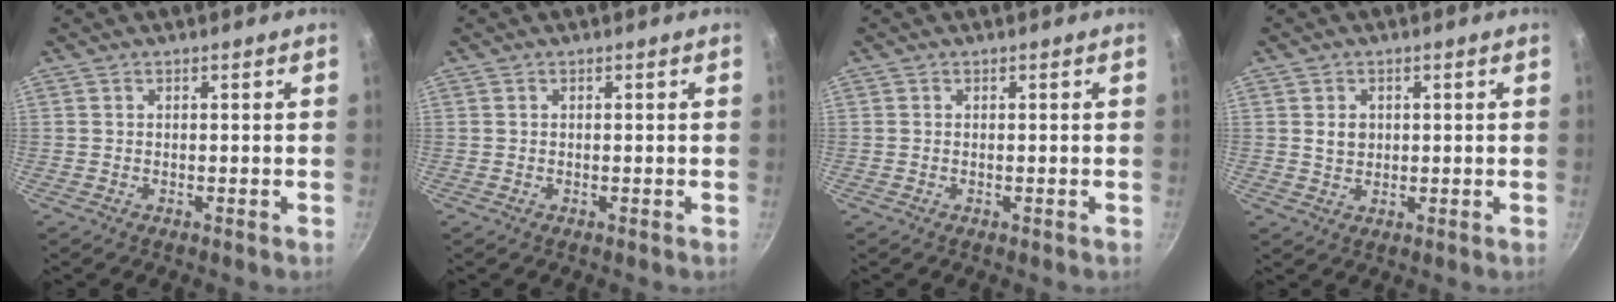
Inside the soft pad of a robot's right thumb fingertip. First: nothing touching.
{"total": 0.0}
{"total": 0.0}
{"total": 3.0, "force": [0.6, 2.5, 1.7], "torque": [-0.016, 0.000, 0.011]}